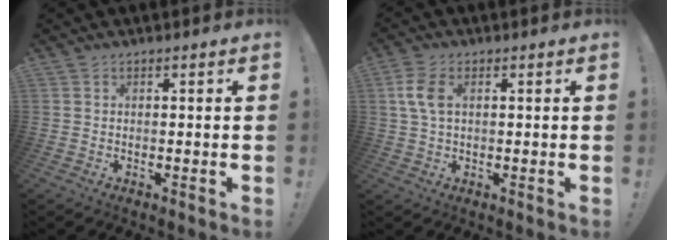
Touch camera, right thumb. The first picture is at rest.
{"total": 6.5, "force": [1.5, 4.0, 5.0], "torque": [-0.104, 0.006, 0.029]}